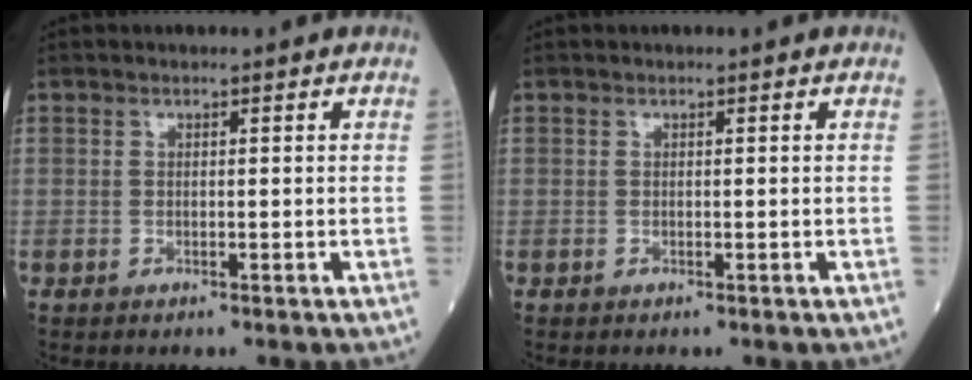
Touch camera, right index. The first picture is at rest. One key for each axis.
{"total": 0.0}